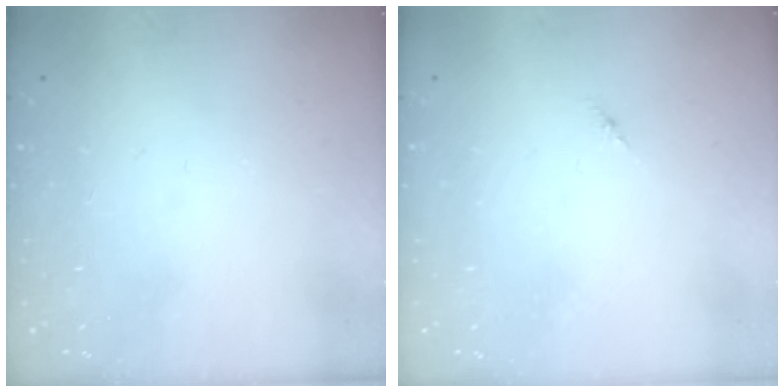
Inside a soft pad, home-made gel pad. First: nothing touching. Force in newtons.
{"total": 1.8, "press": 1.7, "slide": 0.6}